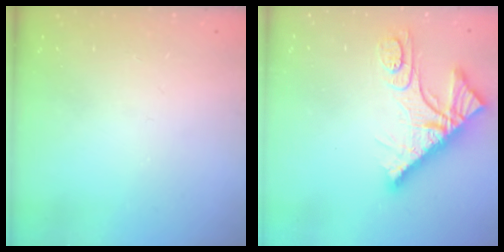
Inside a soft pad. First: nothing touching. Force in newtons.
{"total": 14.0, "press": 13.9, "slide": 1.3}